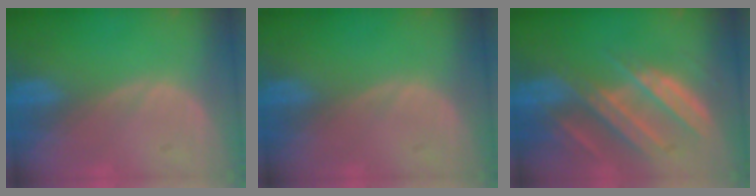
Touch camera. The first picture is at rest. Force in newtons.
{"total": 0.0}
{"total": 9.6, "press": 8.5, "slide": 4.4}